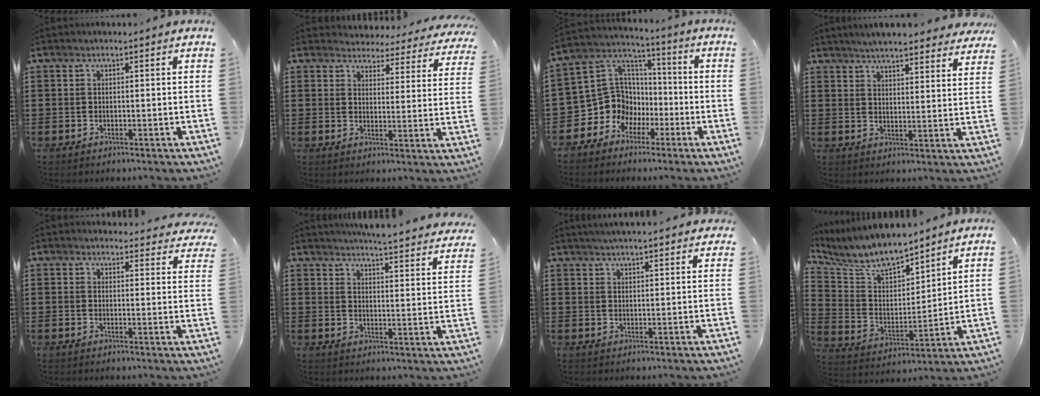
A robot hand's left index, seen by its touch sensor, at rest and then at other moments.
{"total": 4.0, "force": [3.9, 0.7, 0.3], "torque": [-0.020, -0.030, 0.065]}
{"total": 10.1, "force": [-2.7, 9.4, 2.5], "torque": [-0.101, -0.005, -0.047]}
{"total": 4.7, "force": [4.6, 0.1, 0.9], "torque": [-0.036, -0.022, 0.081]}
{"total": 3.0, "force": [2.8, 0.7, 0.4], "torque": [-0.011, -0.014, 0.051]}
{"total": 4.8, "force": [4.7, -0.4, 0.9], "torque": [-0.030, -0.036, 0.079]}
{"total": 2.6, "force": [2.6, -0.3, 0.6], "torque": [-0.019, -0.004, 0.046]}
{"total": 8.5, "force": [7.7, 2.1, 3.1], "torque": [-0.096, -0.044, 0.134]}